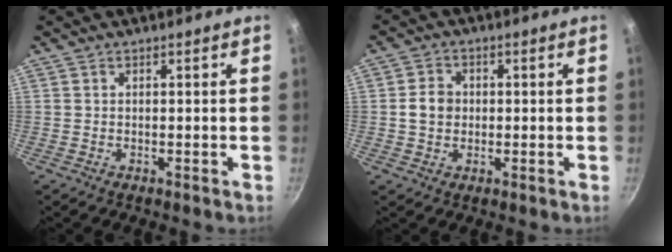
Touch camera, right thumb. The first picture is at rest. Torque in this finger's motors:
{"motor_torque": [-0.29, 0.55, 0.68, -0.58, 0.03]}